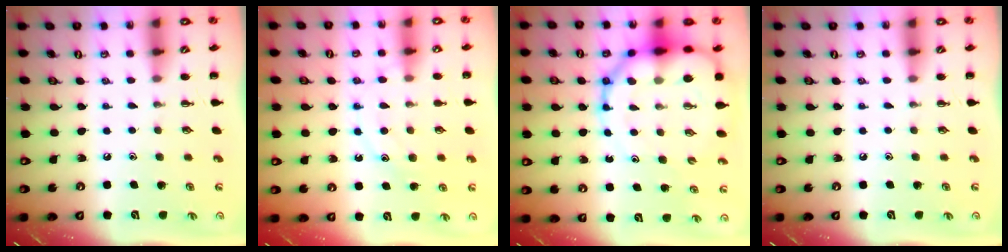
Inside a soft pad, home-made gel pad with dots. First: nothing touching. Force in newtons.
{"total": 11.9, "press": 11.9, "slide": 0.4}
{"total": 16.9, "press": 16.4, "slide": 4.1}
{"total": 0.0}